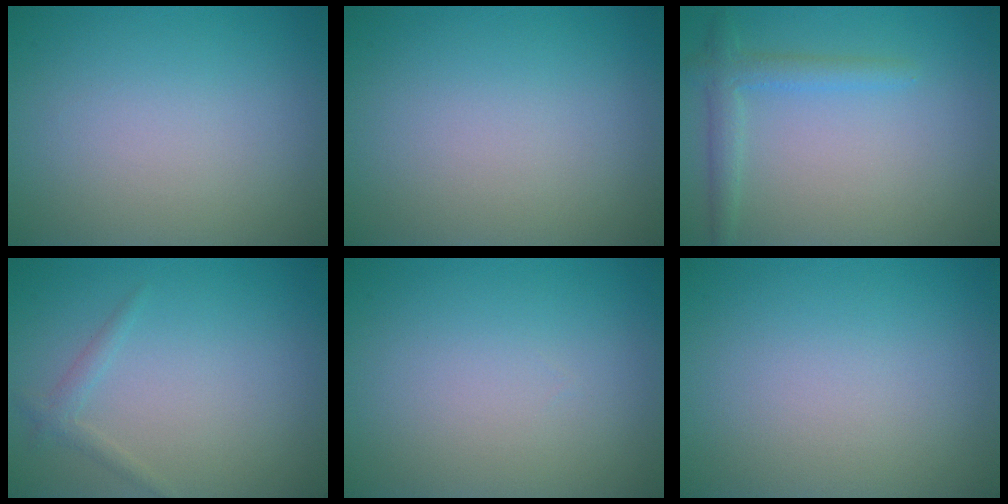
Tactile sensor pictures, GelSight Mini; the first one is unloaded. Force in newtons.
{"total": 0.0}
{"total": 2.3, "press": 2.3, "slide": 0.2}
{"total": 1.1, "press": 1.1, "slide": 0.1}
{"total": 0.0}
{"total": 0.0}